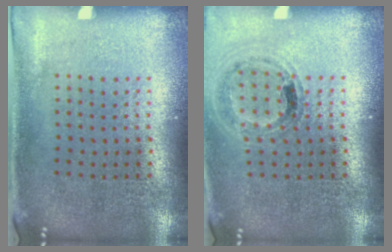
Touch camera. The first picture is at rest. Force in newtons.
{"total": 0.9, "press": 0.9, "slide": 0.1}